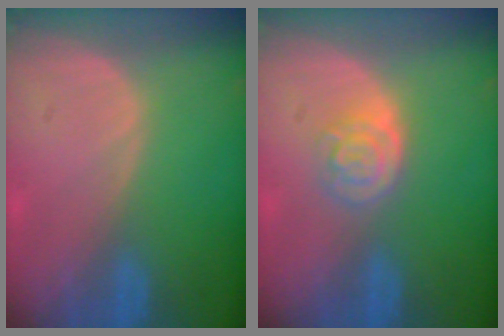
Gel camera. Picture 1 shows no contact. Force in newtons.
{"total": 4.3, "press": 3.8, "slide": 2.0}